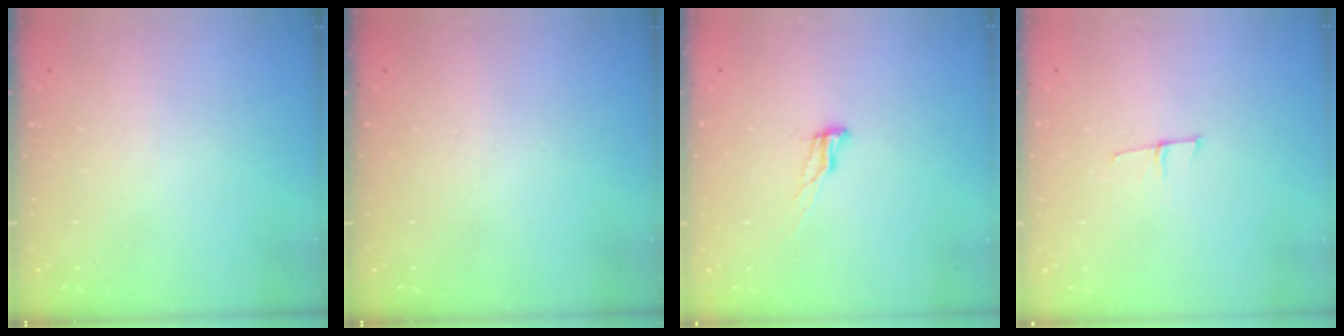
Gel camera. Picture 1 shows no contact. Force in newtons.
{"total": 0.0}
{"total": 6.2, "press": 6.1, "slide": 0.7}
{"total": 4.4, "press": 4.3, "slide": 1.0}